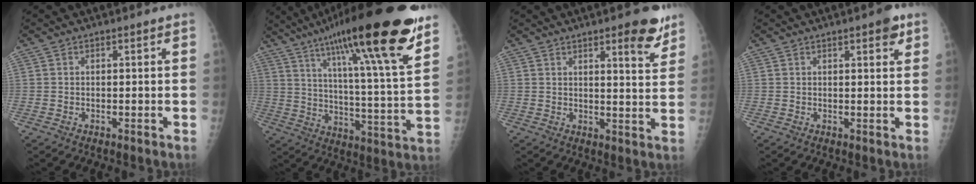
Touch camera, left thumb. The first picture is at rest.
{"total": 27.1, "force": [17.8, 3.2, 20.1], "torque": [-0.305, -0.055, 0.275]}
{"total": 7.6, "force": [4.9, 1.8, 5.5], "torque": [-0.055, -0.029, 0.061]}
{"total": 3.2, "force": [1.8, 1.0, 2.4], "torque": [-0.023, -0.006, 0.019]}